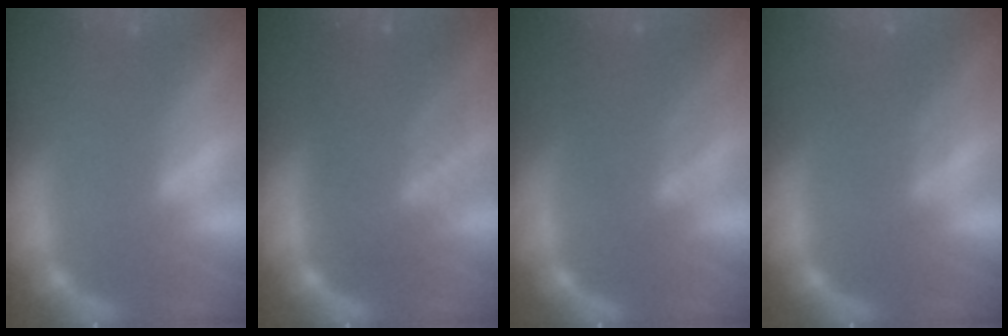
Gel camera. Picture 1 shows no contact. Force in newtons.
{"total": 8.1}
{"total": 5.6}
{"total": 2.5}